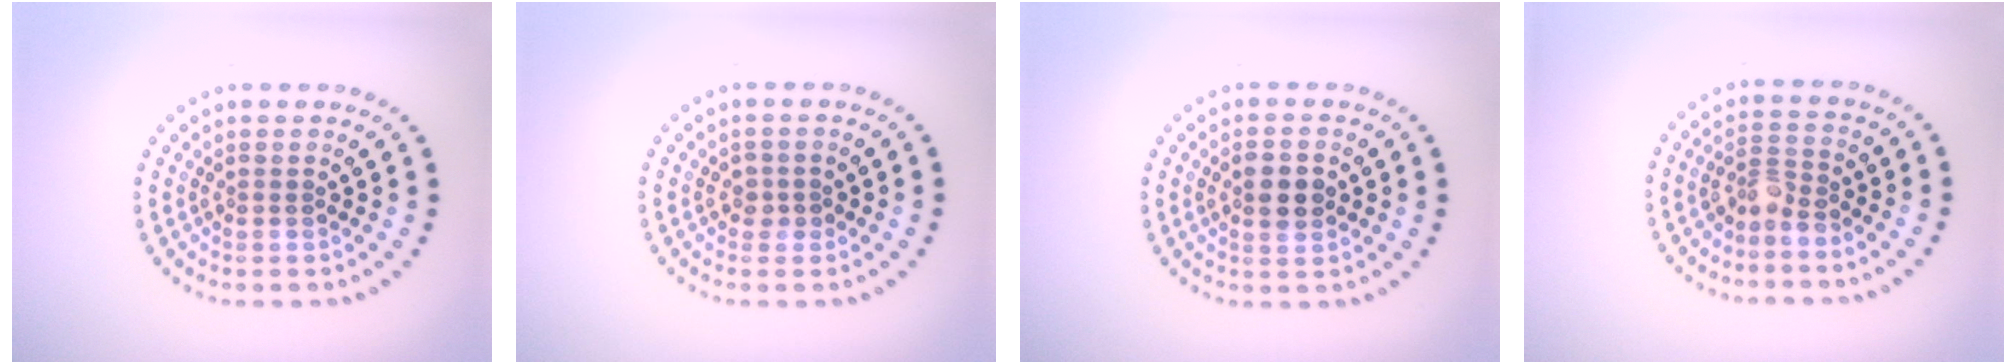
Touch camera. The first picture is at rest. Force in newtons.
{"total": 1.1, "press": 0.9, "slide": 0.5}
{"total": 2.9, "press": 2.9, "slide": 0.0}
{"total": 2.1, "press": 1.7, "slide": 1.3}